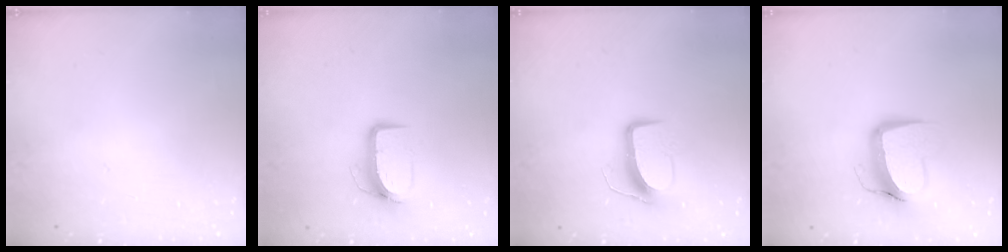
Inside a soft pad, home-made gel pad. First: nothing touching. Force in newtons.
{"total": 9.1, "press": 9.1, "slide": 0.9}
{"total": 9.6, "press": 9.6, "slide": 0.2}
{"total": 13.0, "press": 12.9, "slide": 1.7}